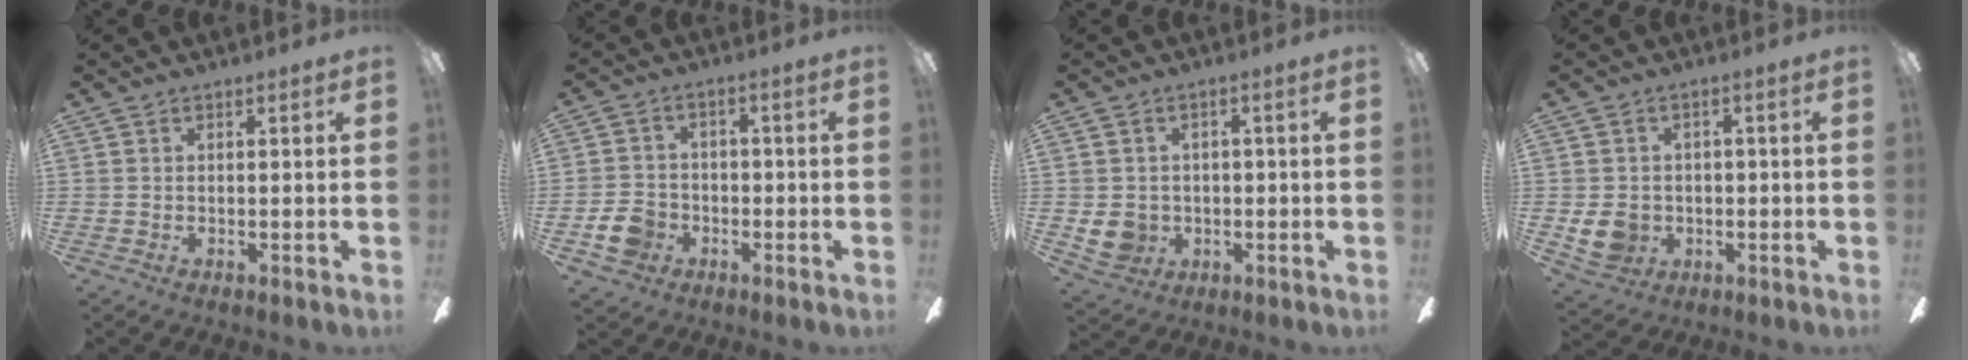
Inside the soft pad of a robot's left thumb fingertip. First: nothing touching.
{"total": 6.9, "force": [-2.8, 5.6, 2.8], "torque": [-0.073, 0.020, -0.051]}
{"total": 5.7, "force": [-0.3, 5.4, 1.8], "torque": [-0.055, 0.004, -0.003]}
{"total": 6.5, "force": [-0.7, 5.9, 2.7], "torque": [-0.072, 0.010, -0.011]}